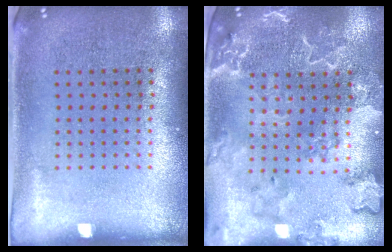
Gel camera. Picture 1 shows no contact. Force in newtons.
{"total": 2.6, "press": 2.5, "slide": 0.9}